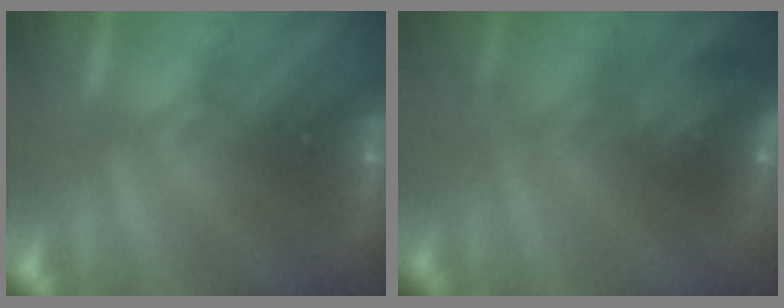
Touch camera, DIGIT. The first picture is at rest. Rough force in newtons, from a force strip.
{"total": 6.6}